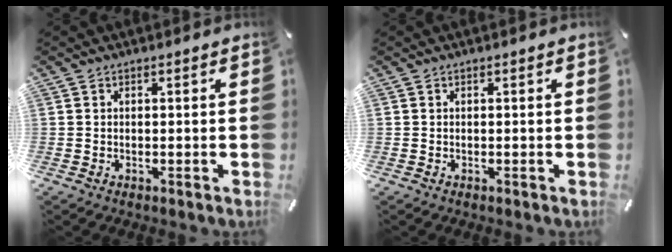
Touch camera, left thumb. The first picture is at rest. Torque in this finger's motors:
{"motor_torque": [-0.05, -0.04, 0.00, 0.00, 0.00]}